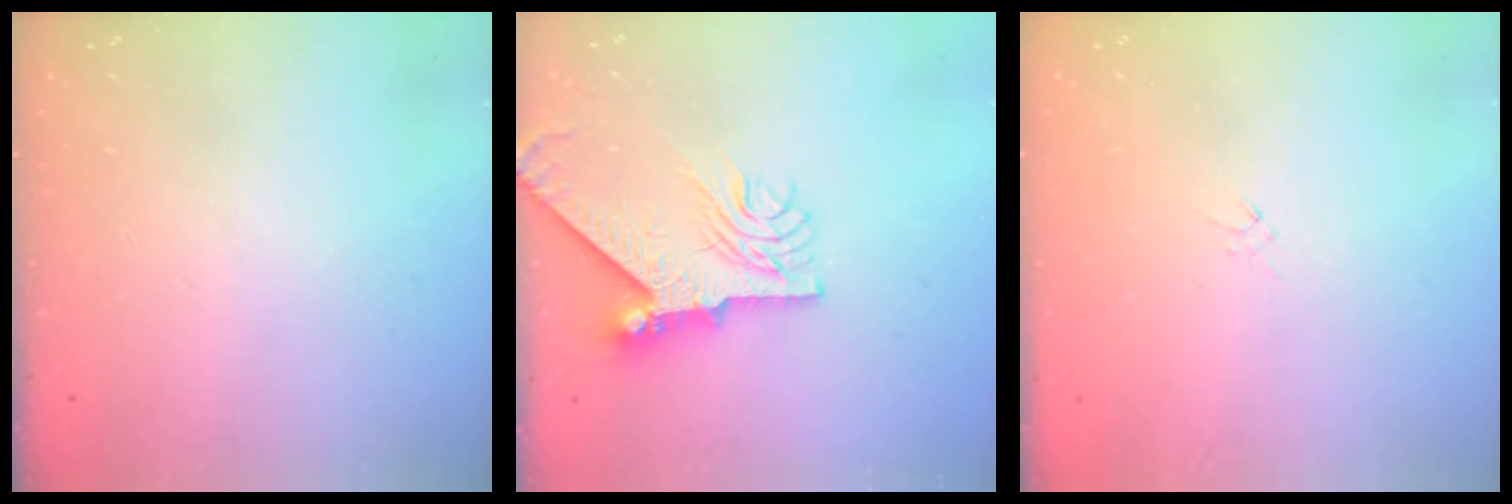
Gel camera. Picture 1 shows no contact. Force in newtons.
{"total": 10.2, "press": 10.1, "slide": 1.0}
{"total": 0.0}